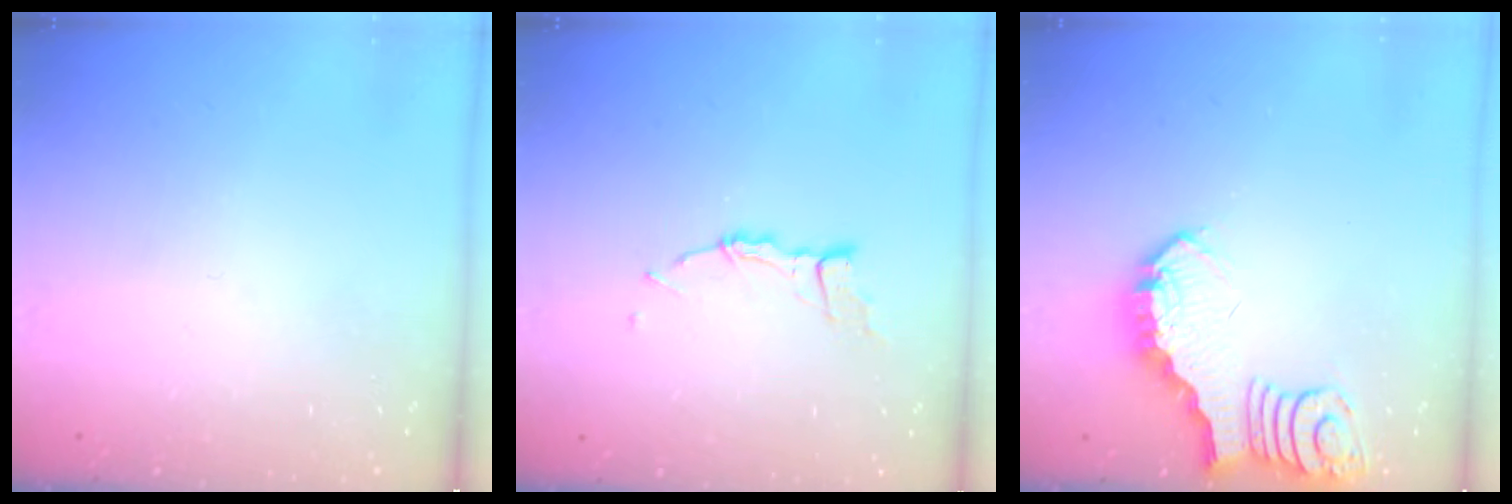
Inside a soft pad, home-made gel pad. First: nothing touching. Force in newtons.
{"total": 6.7, "press": 6.7, "slide": 0.4}
{"total": 3.0, "press": 3.0, "slide": 0.5}